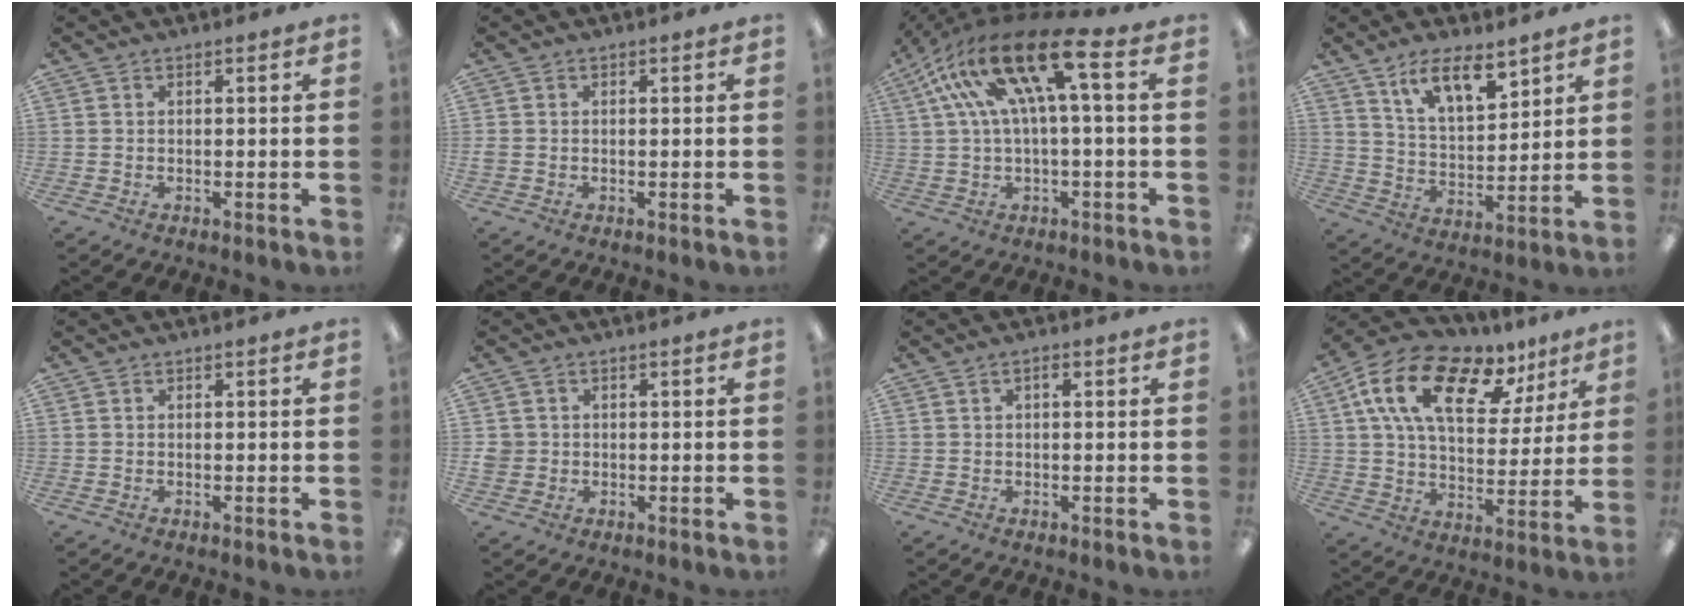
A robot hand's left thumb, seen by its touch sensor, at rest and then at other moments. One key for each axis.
{"total": 0.9, "fx": -0.3, "fy": 0.8, "fz": -0.1, "tx": 0.002, "ty": 0.003, "tz": -0.006}
{"total": 21.0, "fx": 7.2, "fy": 7.7, "fz": 18.1, "tx": -0.350, "ty": -0.023, "tz": 0.116}
{"total": 10.9, "fx": 8.1, "fy": 4.1, "fz": 6.1, "tx": -0.100, "ty": -0.044, "tz": 0.144}
{"total": 0.0}
{"total": 2.7, "fx": -0.1, "fy": 2.7, "fz": 0.1, "tx": -0.004, "ty": 0.004, "tz": -0.002}
{"total": 1.5, "fx": 0.4, "fy": 0.7, "fz": 1.2, "tx": -0.017, "ty": 0.002, "tz": 0.004}
{"total": 19.3, "fx": 10.1, "fy": 10.2, "fz": 12.9, "tx": -0.226, "ty": -0.034, "tz": 0.176}